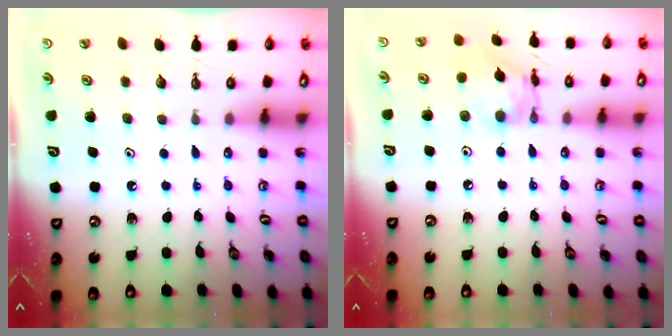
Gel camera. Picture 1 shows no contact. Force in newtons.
{"total": 11.4, "press": 11.4, "slide": 0.9}